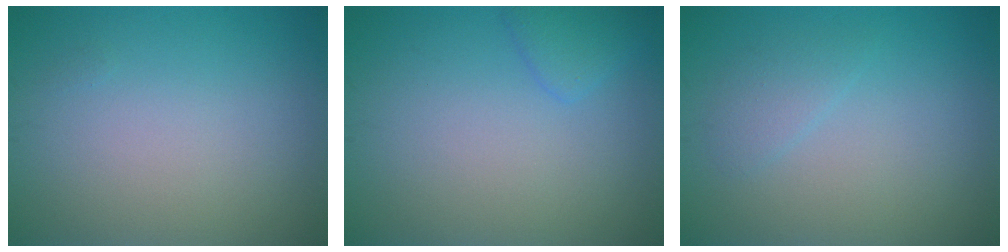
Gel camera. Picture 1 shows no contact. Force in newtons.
{"total": 1.5, "press": 1.5, "slide": 0.1}
{"total": 1.3, "press": 1.3, "slide": 0.1}